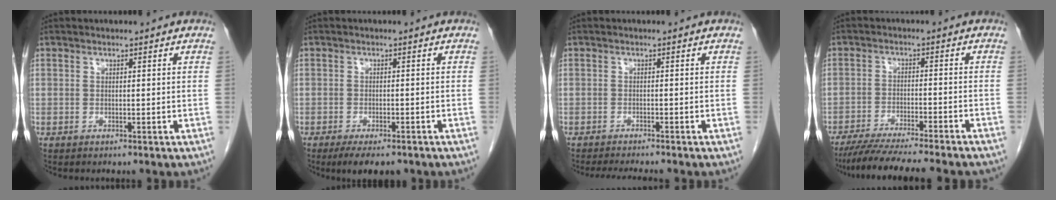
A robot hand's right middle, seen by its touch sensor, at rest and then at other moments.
{"total": 6.1, "force": [-4.5, 2.0, 3.6], "torque": [-0.046, -0.007, -0.067]}
{"total": 4.6, "force": [-4.1, 0.0, 1.9], "torque": [-0.024, -0.012, -0.064]}
{"total": 15.8, "force": [-13.8, 0.7, 7.7], "torque": [-0.115, -0.030, -0.203]}